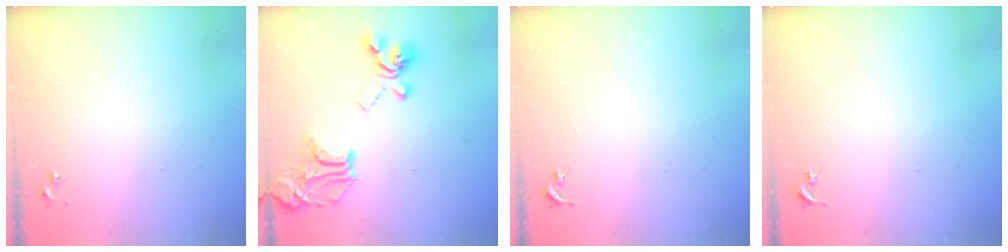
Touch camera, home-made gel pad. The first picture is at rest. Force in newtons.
{"total": 20.8, "press": 20.7, "slide": 1.6}
{"total": 0.0}
{"total": 0.0}